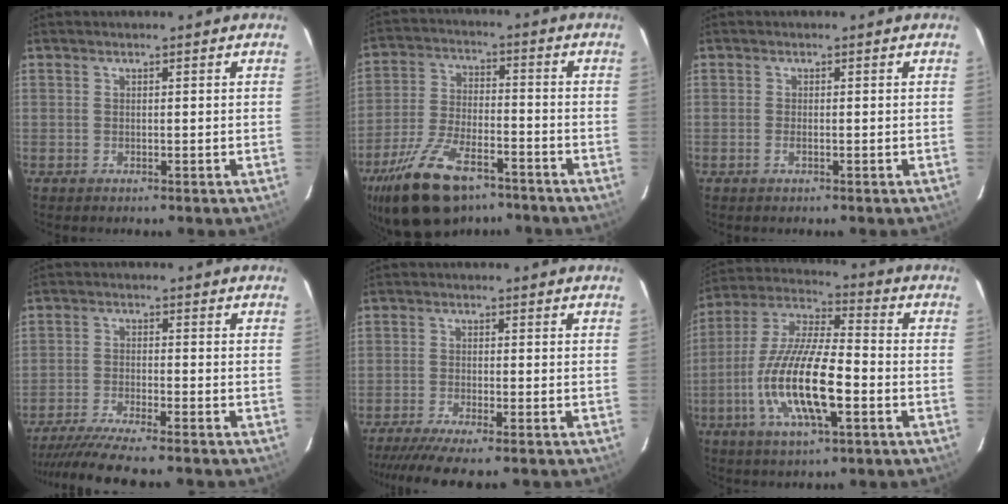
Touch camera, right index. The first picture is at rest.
{"total": 17.3, "force": [-11.8, 7.7, 10.0], "torque": [-0.214, -0.021, -0.208]}
{"total": 1.0, "force": [-0.4, 0.3, 0.8], "torque": [-0.018, -0.001, -0.008]}
{"total": 11.8, "force": [-10.4, 0.7, 5.5], "torque": [-0.125, -0.025, -0.176]}
{"total": 9.1, "force": [-7.6, 0.6, 5.0], "torque": [-0.114, -0.031, -0.130]}
{"total": 17.6, "force": [-5.3, 4.8, 16.1], "torque": [-0.326, -0.012, -0.103]}